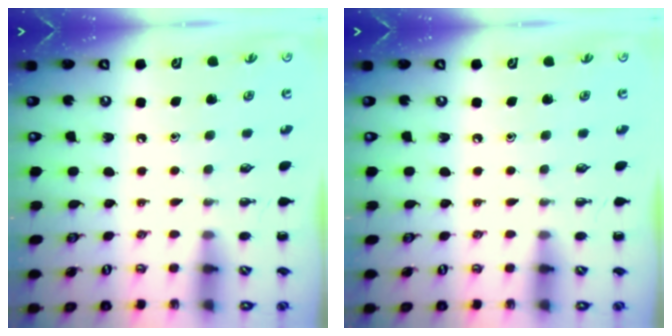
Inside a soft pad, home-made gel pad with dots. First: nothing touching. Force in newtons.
{"total": 0.0}